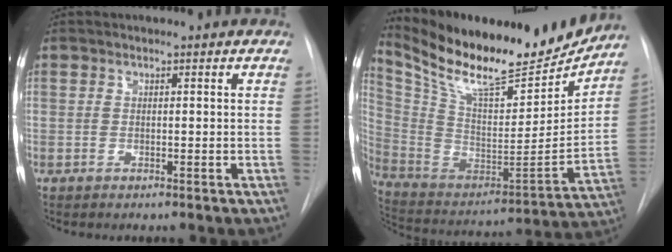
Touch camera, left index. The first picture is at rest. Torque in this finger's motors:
{"motor_torque": [1.01, -1.13, 0.36, 0.11]}